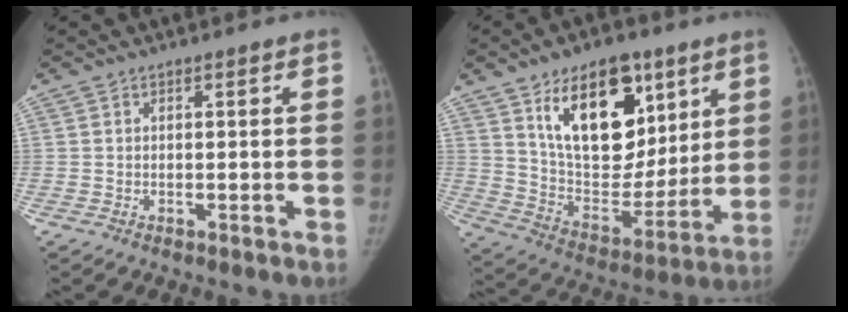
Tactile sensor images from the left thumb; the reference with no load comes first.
{"total": 22.2, "force": [10.8, 12.9, 14.5], "torque": [-0.163, -0.053, 0.186]}